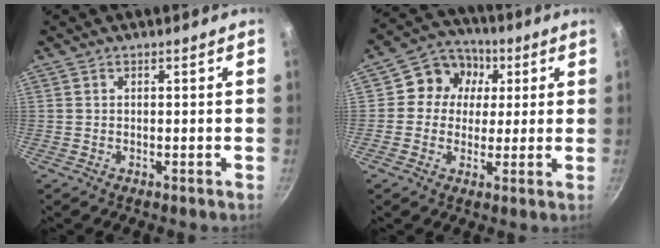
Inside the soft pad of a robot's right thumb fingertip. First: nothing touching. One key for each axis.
{"total": 10.0, "fx": 2.0, "fy": 9.0, "fz": 3.7, "tx": -0.025, "ty": 0.011, "tz": 0.010}